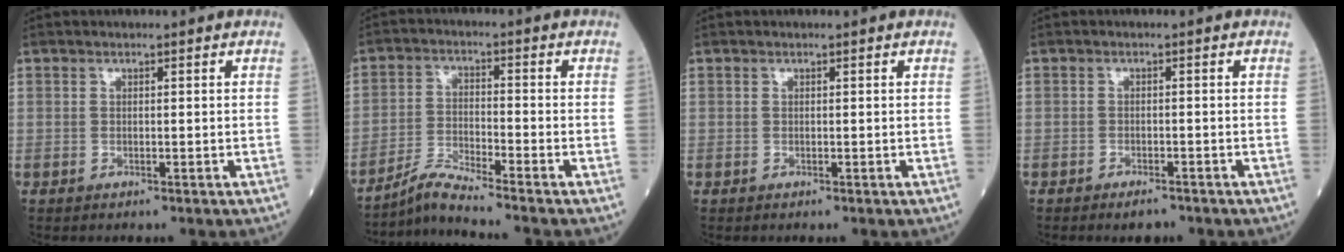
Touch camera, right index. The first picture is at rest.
{"total": 5.5, "force": [-5.1, -1.9, 1.3], "torque": [-0.036, -0.023, -0.099]}
{"total": 0.0}
{"total": 2.2, "force": [-1.8, 0.8, 1.1], "torque": [-0.018, -0.001, -0.023]}